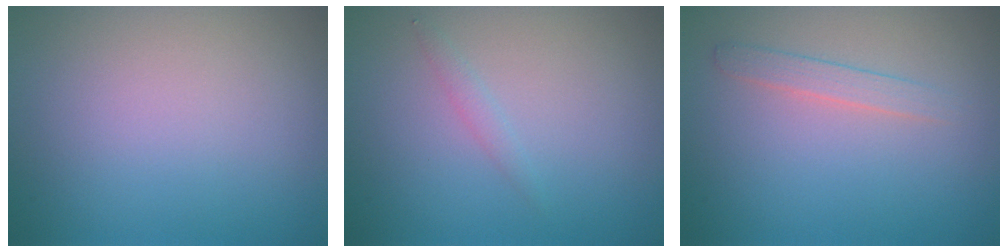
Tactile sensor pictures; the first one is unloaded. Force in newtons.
{"total": 0.8, "press": 0.8, "slide": 0.0}
{"total": 1.4, "press": 1.4, "slide": 0.1}